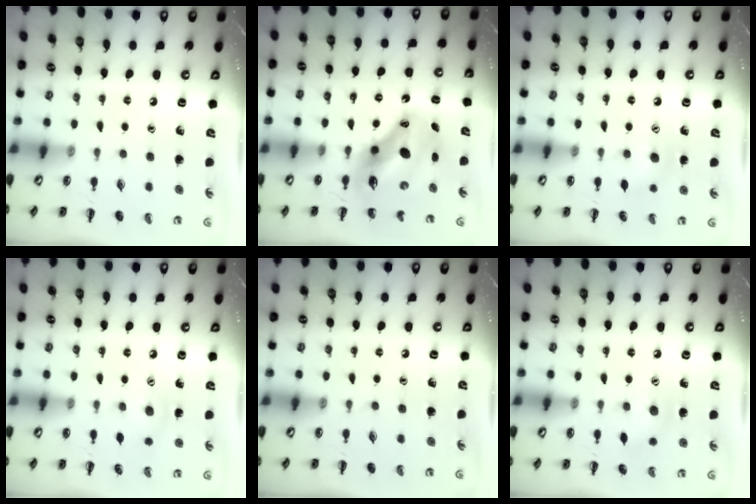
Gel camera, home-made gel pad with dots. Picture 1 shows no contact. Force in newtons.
{"total": 11.2, "press": 10.8, "slide": 3.0}
{"total": 5.3, "press": 5.1, "slide": 1.4}
{"total": 5.8, "press": 5.6, "slide": 1.5}
{"total": 0.0}
{"total": 7.1, "press": 7.0, "slide": 1.4}